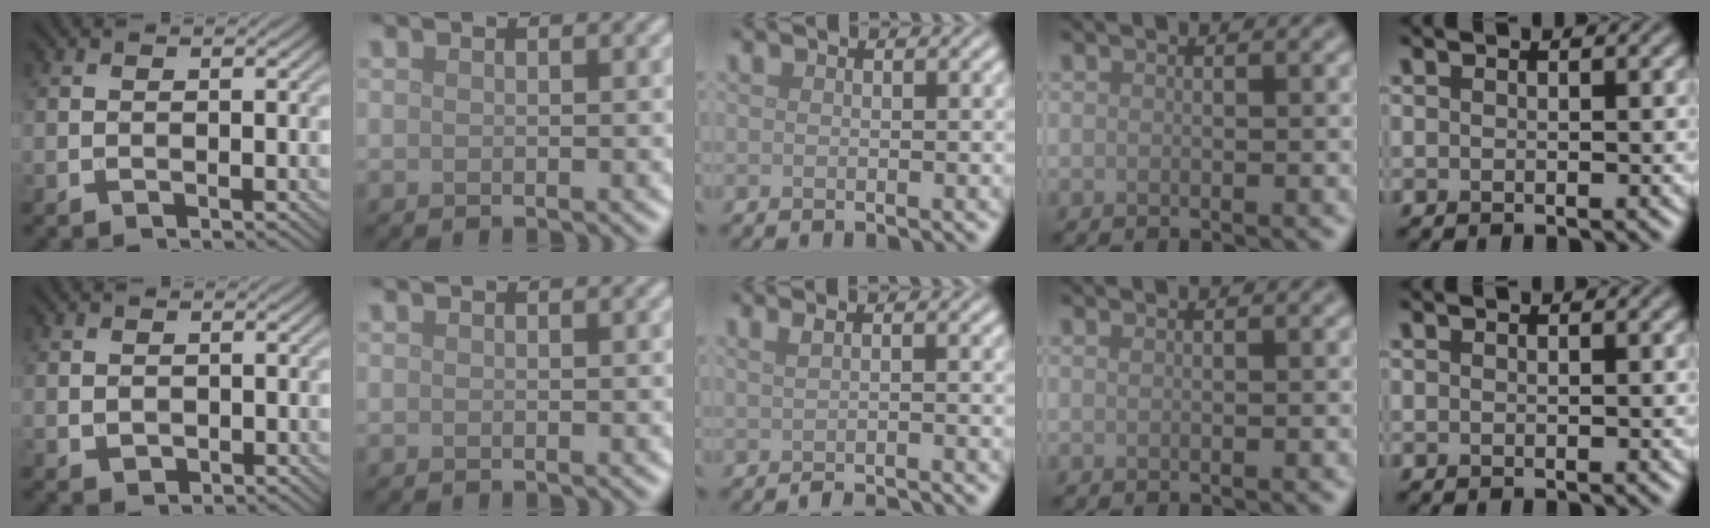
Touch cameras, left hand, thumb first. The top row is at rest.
{"thumb": {"total": 1.2, "force": [0.2, 1.0, 0.6], "torque": [-0.017, -0.004, 0.008]}, "middle": {"total": 2.0, "force": [-0.8, 0.6, 1.7], "torque": [-0.016, -0.007, -0.017]}}